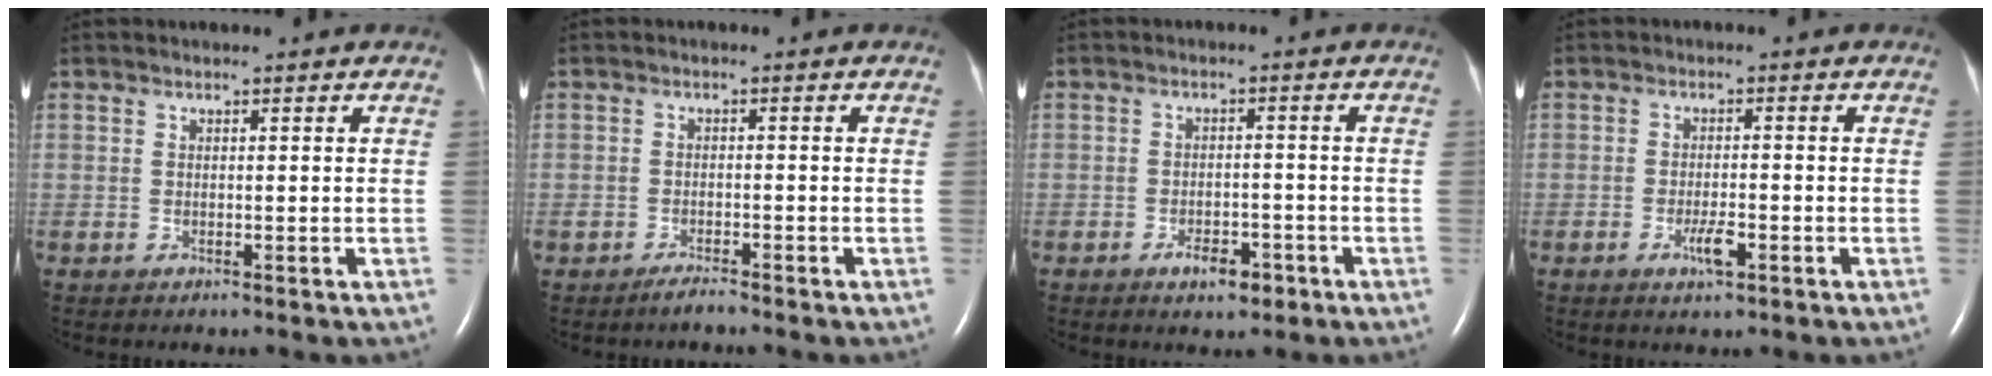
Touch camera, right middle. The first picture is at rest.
{"total": 1.6, "force": [-1.5, 0.1, 0.5], "torque": [-0.015, -0.003, -0.027]}
{"total": 3.8, "force": [-2.3, 1.7, 2.4], "torque": [-0.039, 0.003, -0.032]}
{"total": 2.9, "force": [-1.4, 0.6, 2.5], "torque": [-0.049, -0.002, -0.023]}